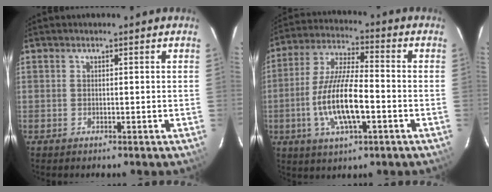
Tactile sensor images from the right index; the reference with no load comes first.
{"total": 13.7, "force": [-3.7, 3.9, 12.6], "torque": [-0.258, -0.003, -0.069]}